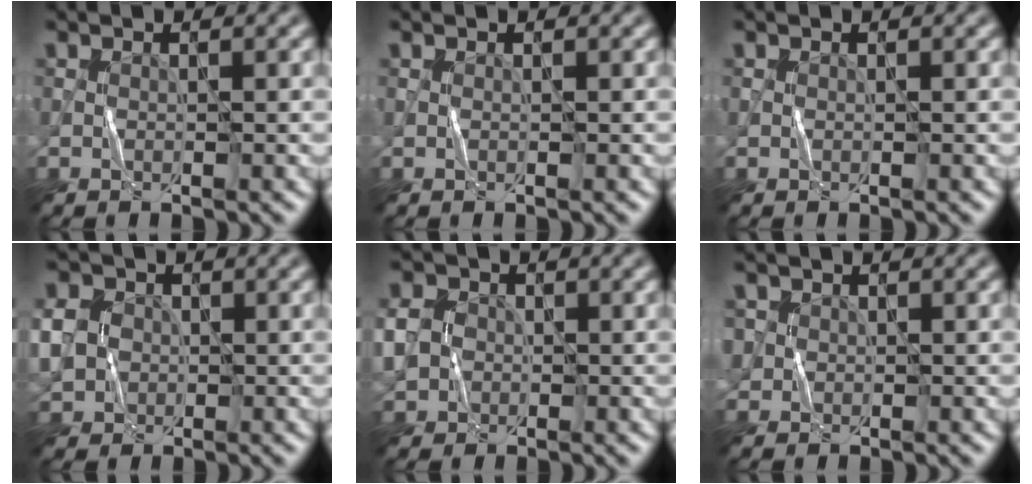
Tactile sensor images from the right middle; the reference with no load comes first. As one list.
[{"total": 0.0}, {"total": 0.0}, {"total": 5.5, "force": [-0.2, 4.9, 2.5], "torque": [-0.062, 0.011, -0.020]}, {"total": 5.1, "force": [-0.3, 4.6, 2.2], "torque": [-0.055, 0.010, -0.024]}, {"total": 1.6, "force": [0.5, 1.5, 0.2], "torque": [-0.002, 0.006, 0.013]}]